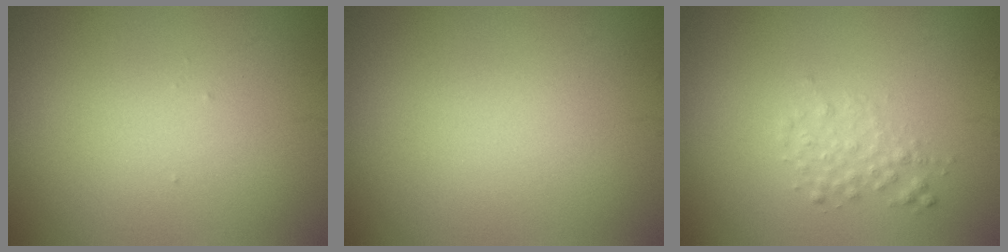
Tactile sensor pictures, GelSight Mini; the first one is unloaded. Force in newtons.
{"total": 0.0}
{"total": 1.6, "press": 1.6, "slide": 0.1}